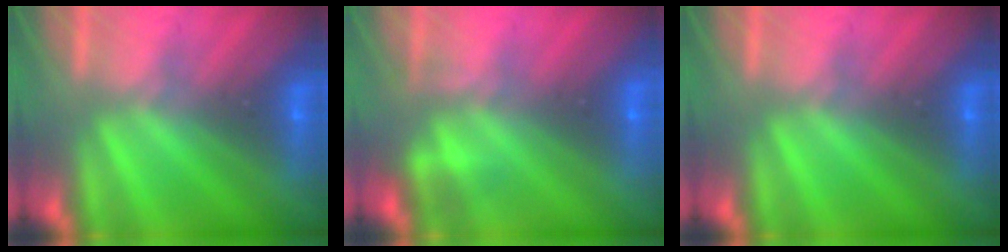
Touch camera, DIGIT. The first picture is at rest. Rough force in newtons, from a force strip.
{"total": 2.3}
{"total": 0.0}